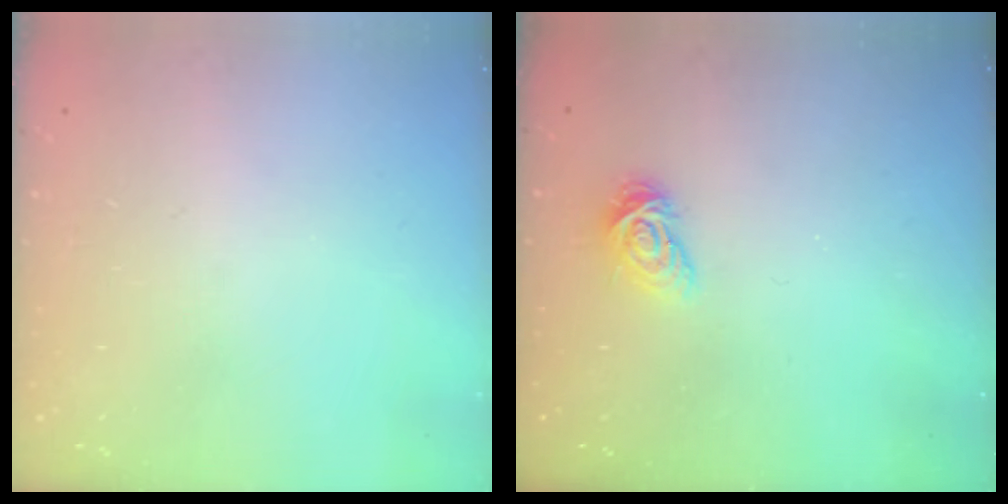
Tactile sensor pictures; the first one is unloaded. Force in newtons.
{"total": 5.6, "press": 5.6, "slide": 0.1}